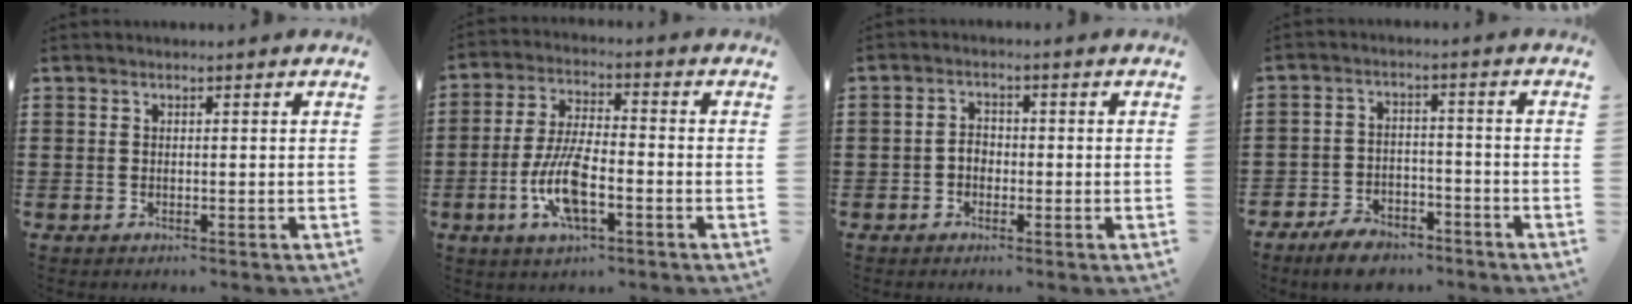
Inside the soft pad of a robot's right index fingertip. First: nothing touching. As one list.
[{"total": 9.7, "force": [-3.1, 3.4, 8.6], "torque": [-0.186, -0.010, -0.060]}, {"total": 2.0, "force": [-0.7, 1.4, 1.3], "torque": [-0.026, 0.005, -0.016]}, {"total": 5.5, "force": [-5.0, 2.0, 1.5], "torque": [-0.032, 0.016, -0.096]}]